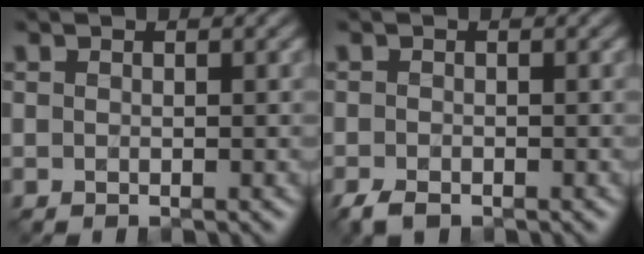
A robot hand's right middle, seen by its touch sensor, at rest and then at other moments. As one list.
[{"total": 1.9, "force": [-1.3, 0.8, 1.0], "torque": [-0.022, -0.006, -0.029]}]